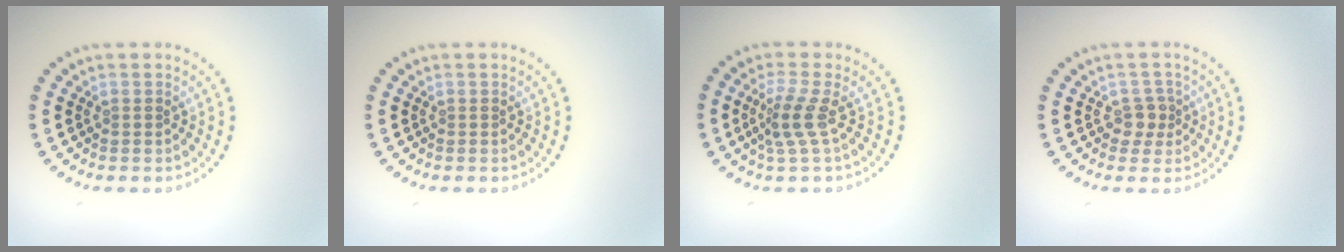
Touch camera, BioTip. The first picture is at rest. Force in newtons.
{"total": 0.0}
{"total": 2.5, "press": 1.8, "slide": 1.7}
{"total": 1.7, "press": 1.4, "slide": 1.0}